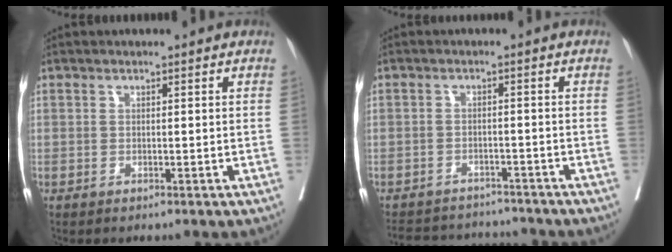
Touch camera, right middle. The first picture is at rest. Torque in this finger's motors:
{"motor_torque": [-0.54, -0.44, -0.03, -0.01]}